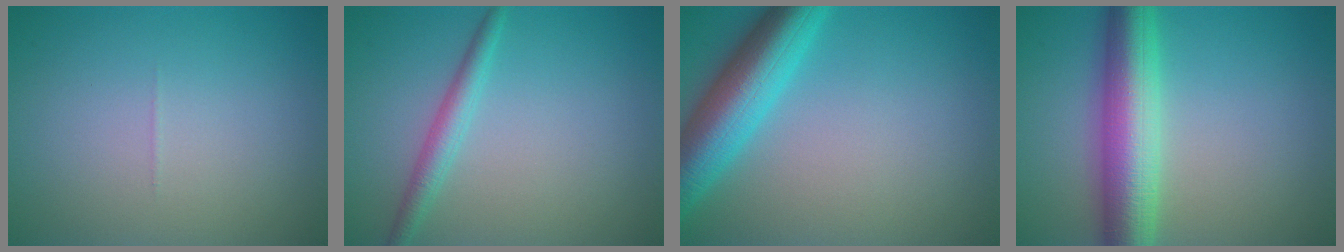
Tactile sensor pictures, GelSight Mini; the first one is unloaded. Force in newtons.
{"total": 2.2, "press": 2.2, "slide": 0.0}
{"total": 7.4, "press": 7.4, "slide": 0.3}
{"total": 7.8, "press": 7.8, "slide": 0.1}